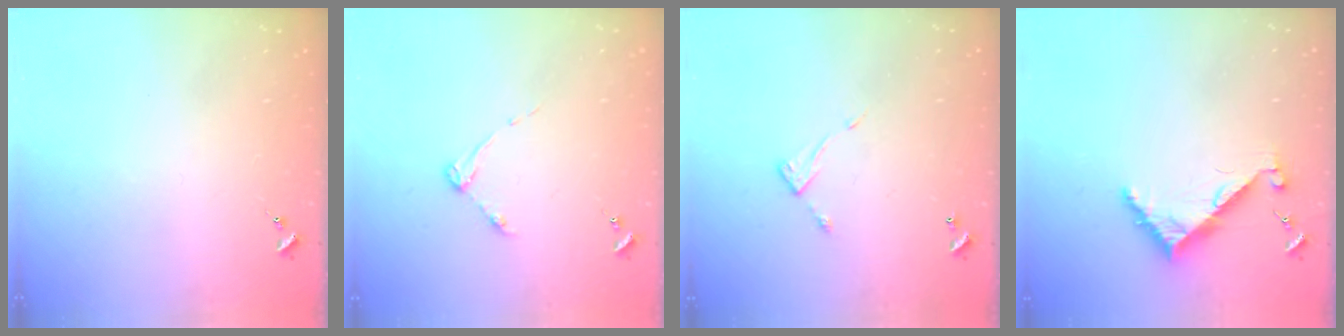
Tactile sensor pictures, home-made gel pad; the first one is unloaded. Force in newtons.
{"total": 3.7, "press": 3.7, "slide": 0.4}
{"total": 5.1, "press": 5.1, "slide": 0.4}
{"total": 6.3, "press": 6.3, "slide": 0.5}